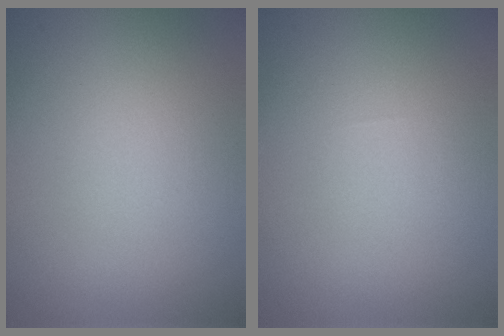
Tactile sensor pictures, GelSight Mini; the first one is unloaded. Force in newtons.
{"total": 0.0}